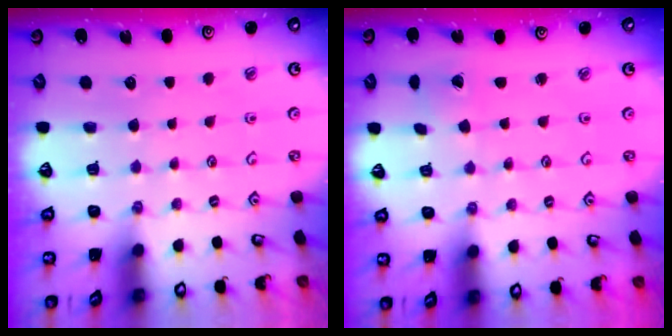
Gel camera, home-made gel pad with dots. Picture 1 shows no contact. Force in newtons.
{"total": 1.4, "press": 1.4, "slide": 0.1}